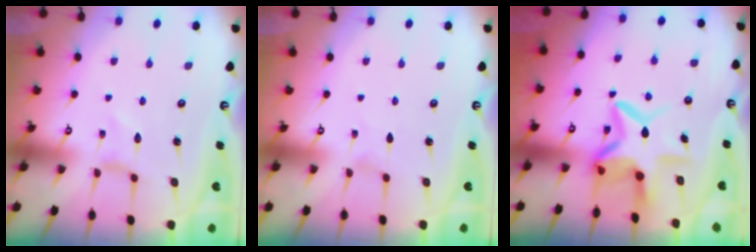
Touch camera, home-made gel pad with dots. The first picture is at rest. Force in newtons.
{"total": 0.0}
{"total": 11.4, "press": 11.3, "slide": 1.5}